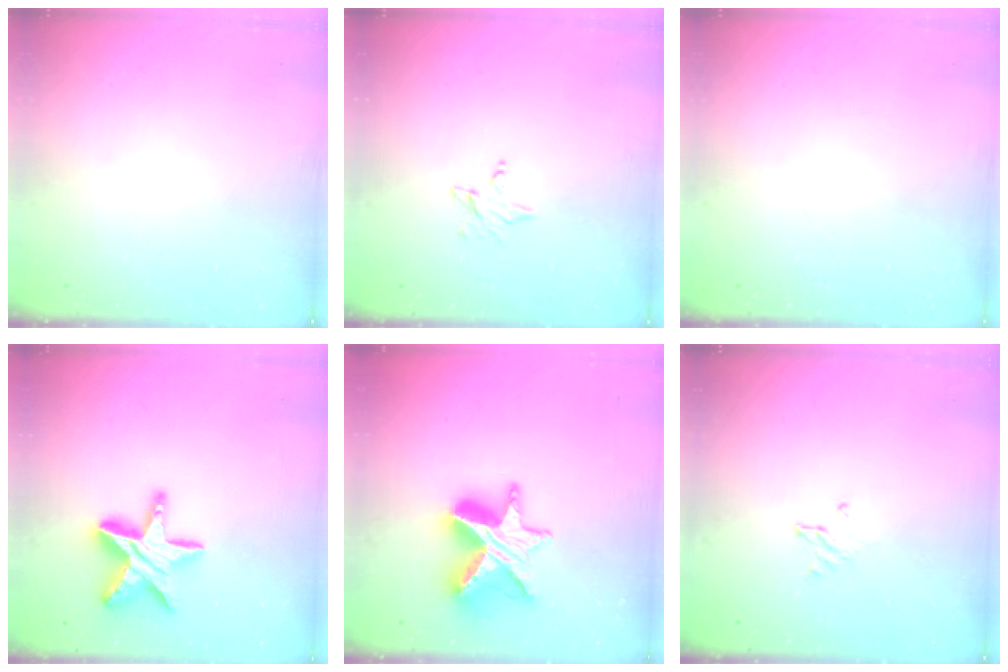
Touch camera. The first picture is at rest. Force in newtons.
{"total": 2.5, "press": 2.5, "slide": 0.4}
{"total": 0.0}
{"total": 17.9, "press": 17.8, "slide": 1.3}
{"total": 13.0, "press": 13.0, "slide": 0.9}
{"total": 3.2, "press": 3.2, "slide": 0.3}